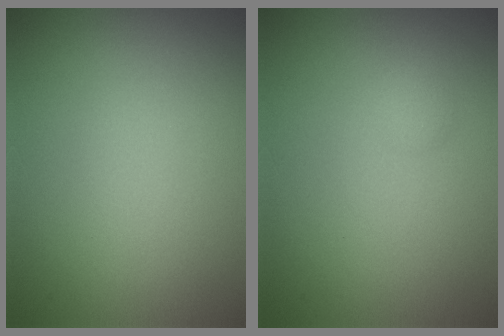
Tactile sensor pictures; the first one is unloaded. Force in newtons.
{"total": 0.8, "press": 0.8, "slide": 0.0}